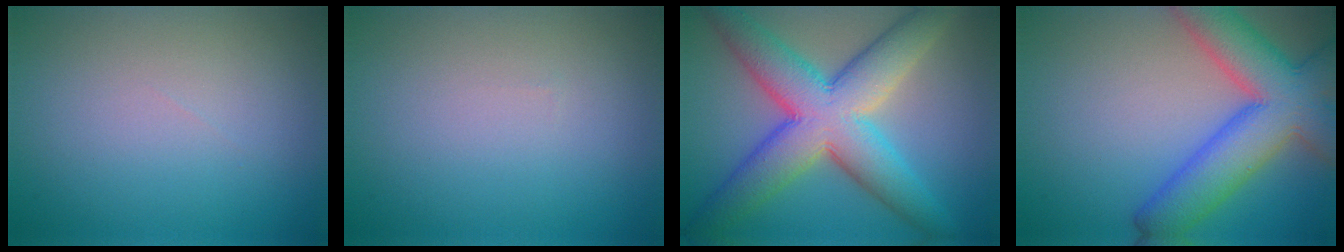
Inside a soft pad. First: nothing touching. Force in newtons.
{"total": 0.0}
{"total": 10.3, "press": 10.3, "slide": 0.2}
{"total": 9.6, "press": 9.6, "slide": 0.6}